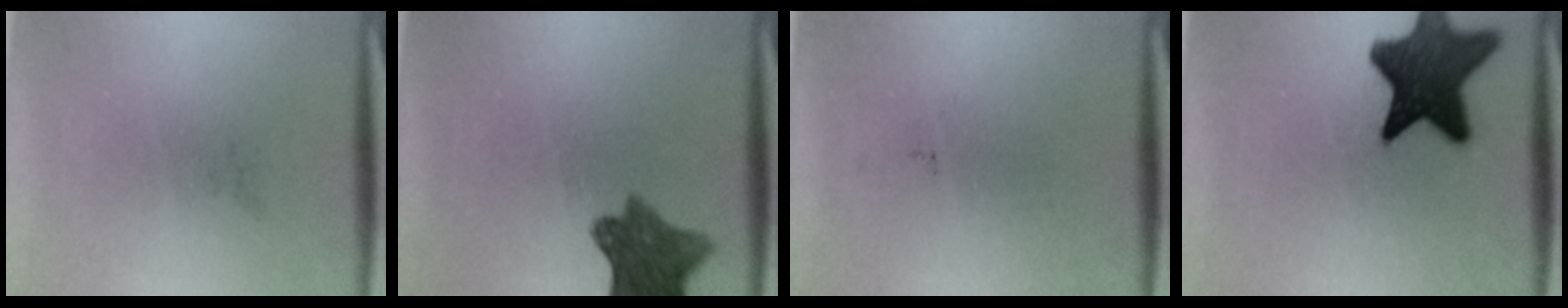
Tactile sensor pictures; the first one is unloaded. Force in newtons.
{"total": 8.7}
{"total": 0.0}
{"total": 13.6}